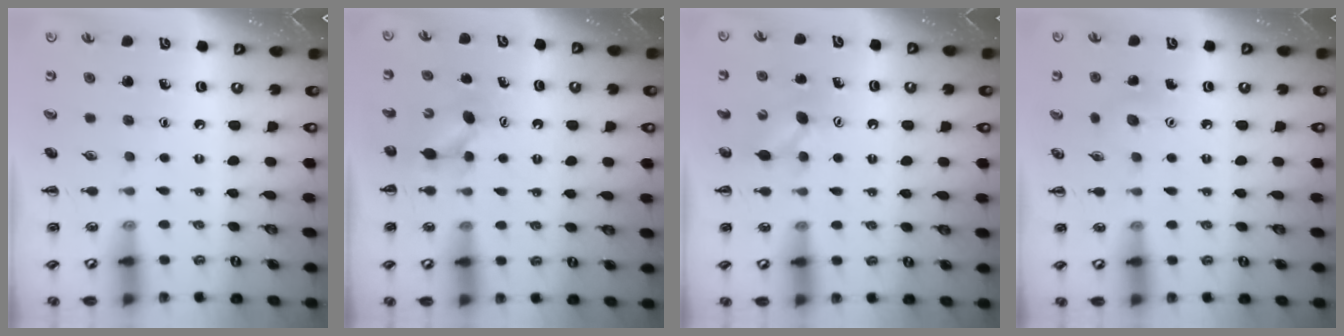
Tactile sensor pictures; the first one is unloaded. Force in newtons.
{"total": 4.7, "press": 4.6, "slide": 1.0}
{"total": 4.7, "press": 4.5, "slide": 1.4}
{"total": 5.5, "press": 5.2, "slide": 1.6}